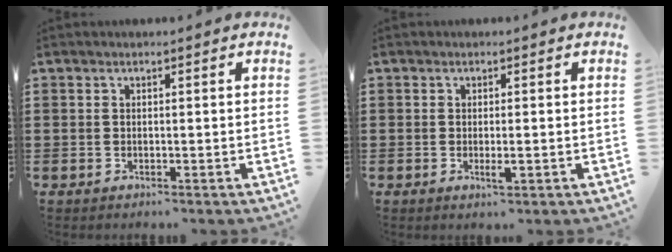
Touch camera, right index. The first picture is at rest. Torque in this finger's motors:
{"motor_torque": [0.07, 0.09, 0.04, 0.02]}